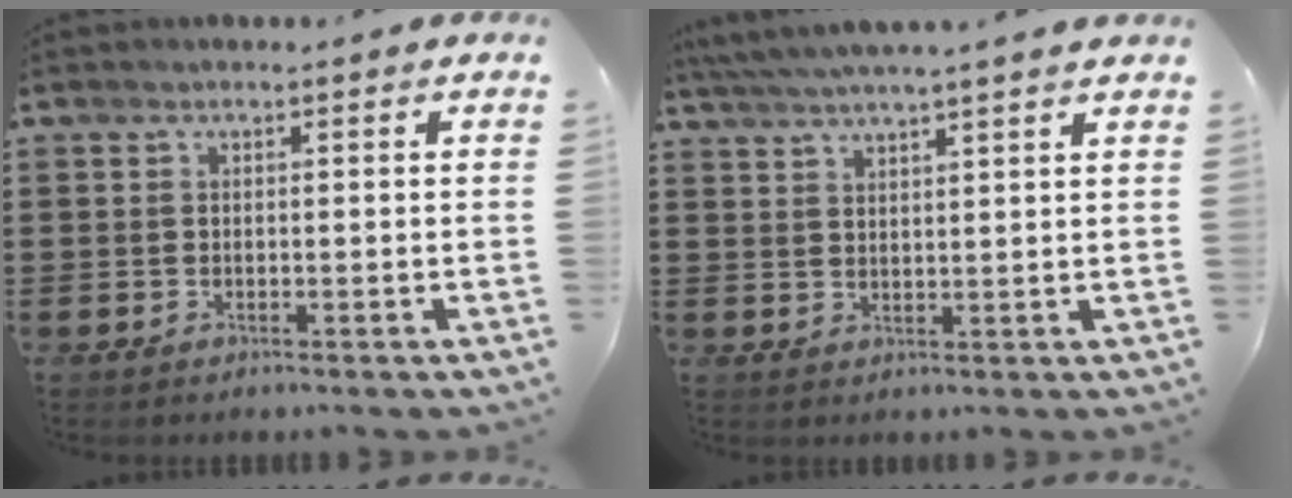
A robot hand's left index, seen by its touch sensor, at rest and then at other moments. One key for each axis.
{"total": 4.0, "fx": 3.7, "fy": -0.9, "fz": 1.2, "tx": -0.036, "ty": -0.011, "tz": 0.066}